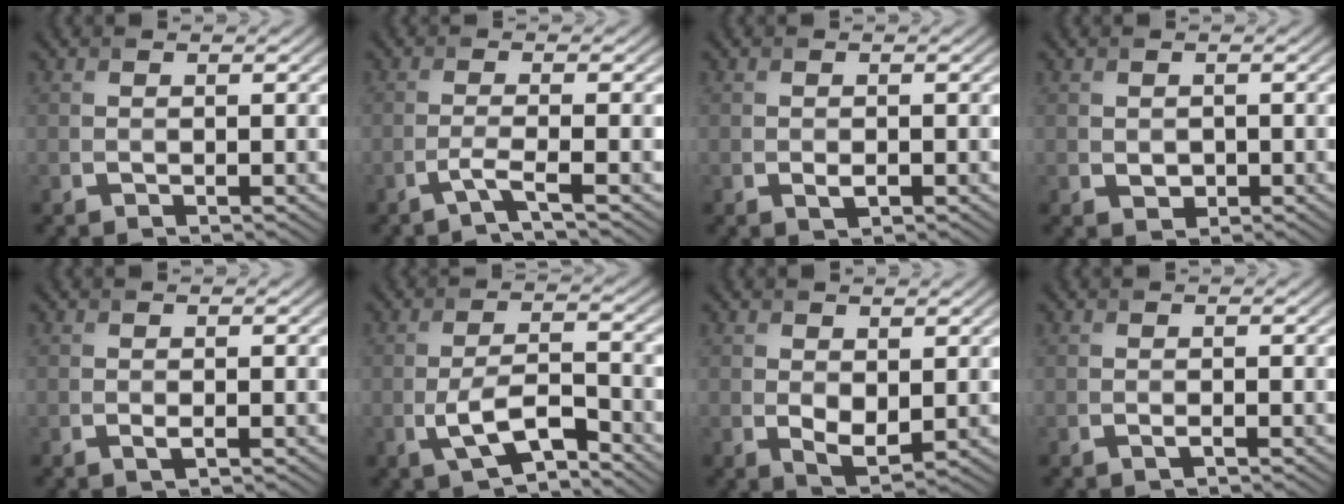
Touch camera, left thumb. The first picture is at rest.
{"total": 2.5, "force": [-1.4, 0.1, 2.1], "torque": [-0.033, 0.008, -0.046]}
{"total": 1.3, "force": [-0.5, 0.7, 0.9], "torque": [-0.018, -0.003, -0.008]}
{"total": 1.2, "force": [-0.1, 1.0, 0.6], "torque": [-0.015, -0.007, 0.002]}
{"total": 0.9, "force": [-0.4, 0.3, 0.7], "torque": [-0.017, -0.004, -0.005]}
{"total": 6.1, "force": [-3.0, 2.2, 4.8], "torque": [-0.104, -0.001, -0.060]}
{"total": 3.3, "force": [0.3, 2.0, 2.6], "torque": [-0.054, -0.010, 0.012]}
{"total": 0.7, "force": [-0.4, 0.1, 0.5], "torque": [-0.011, -0.001, -0.007]}